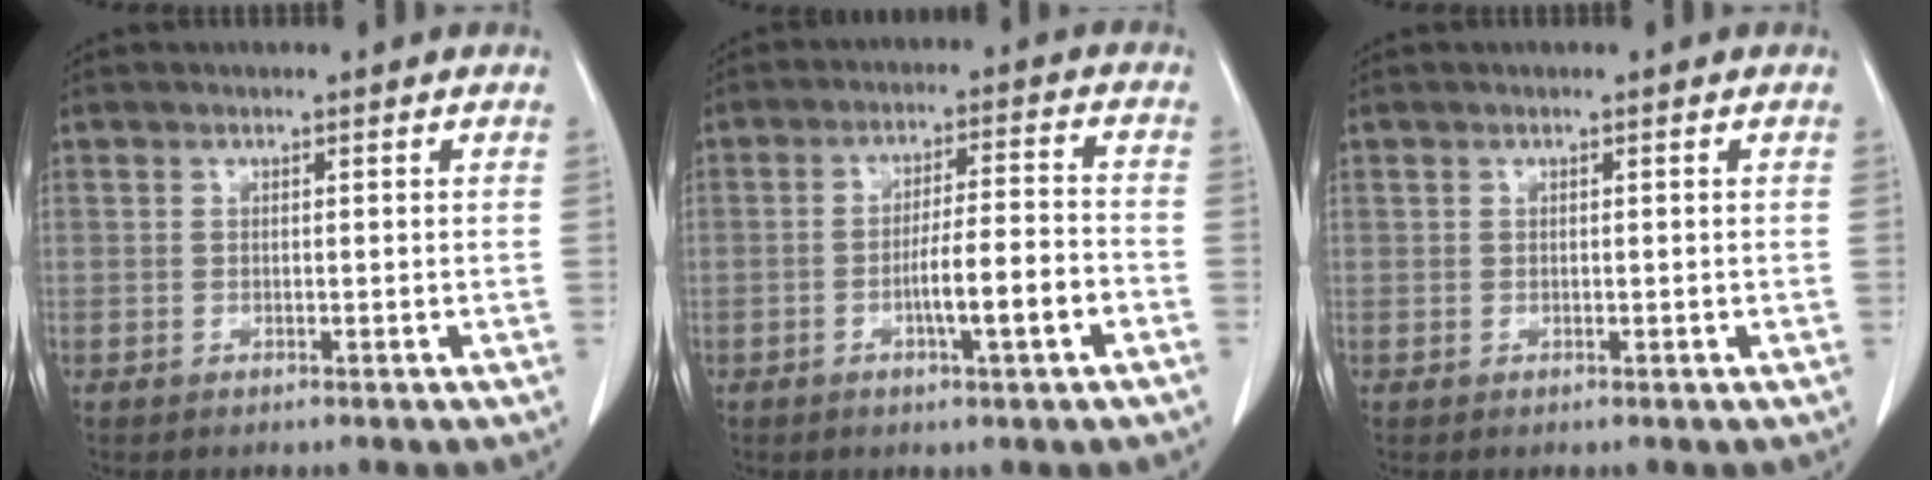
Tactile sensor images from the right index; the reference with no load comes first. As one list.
[{"total": 7.7, "force": [-2.9, 0.4, 7.1], "torque": [-0.120, 0.009, -0.042]}, {"total": 0.0}]